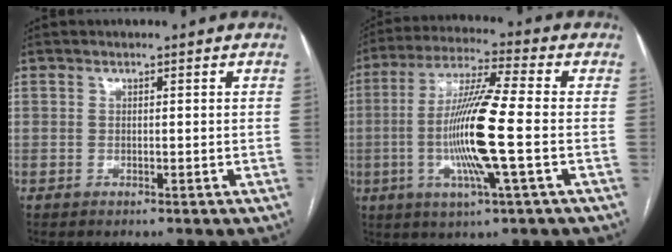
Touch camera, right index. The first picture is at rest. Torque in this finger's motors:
{"motor_torque": [2.14, 0.00, 1.05, 0.21]}